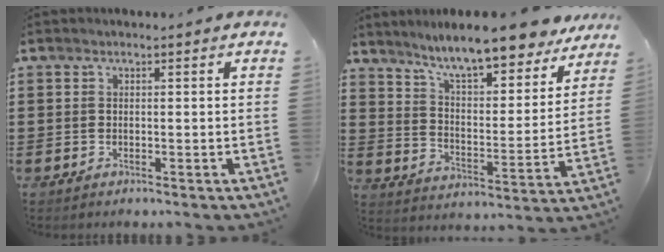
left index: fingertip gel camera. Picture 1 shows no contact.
{"total": 10.5, "force": [9.3, 0.1, 4.9], "torque": [-0.122, -0.058, 0.156]}